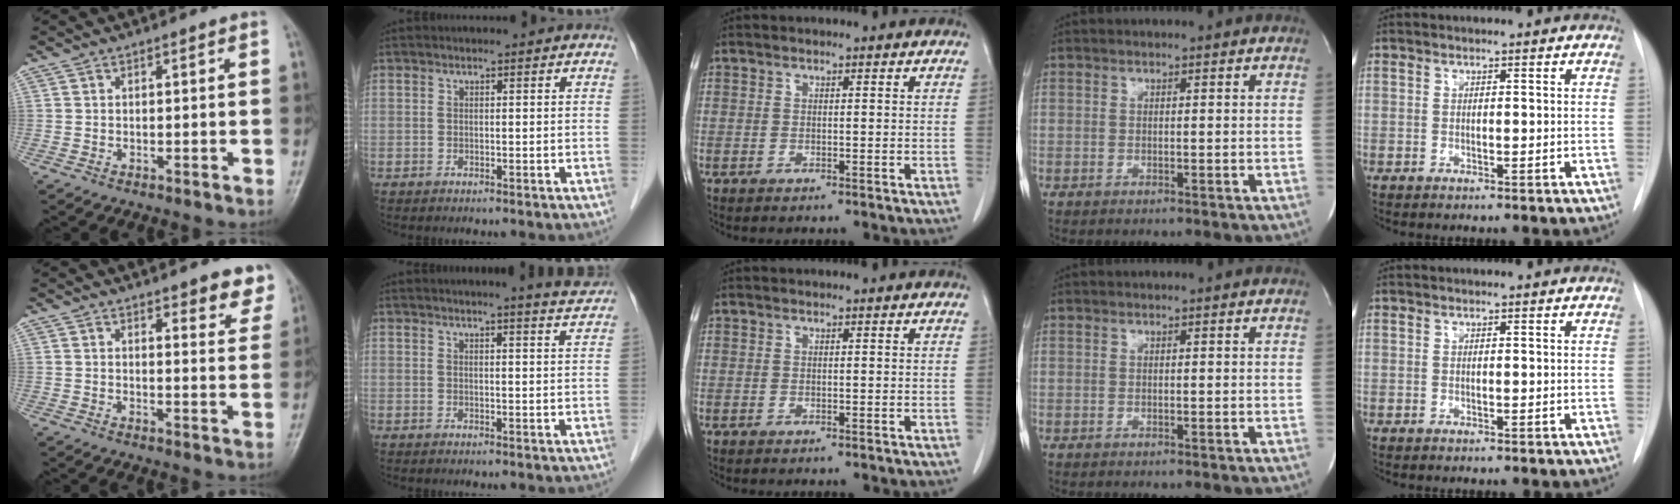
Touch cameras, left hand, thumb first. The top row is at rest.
{"thumb": {"total": 6.6, "force": [5.2, 2.3, 3.3], "torque": [-0.006, -0.028, 0.051]}, "index": {"total": 5.3, "force": [4.9, -0.8, 1.7], "torque": [-0.027, -0.013, 0.043]}}